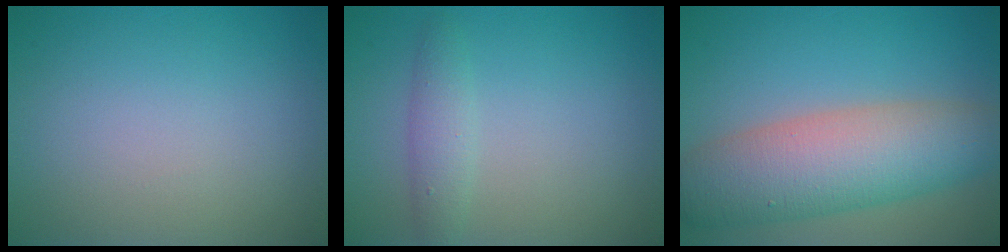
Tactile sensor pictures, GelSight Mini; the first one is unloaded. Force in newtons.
{"total": 1.9, "press": 1.9, "slide": 0.1}
{"total": 8.8, "press": 8.8, "slide": 0.4}